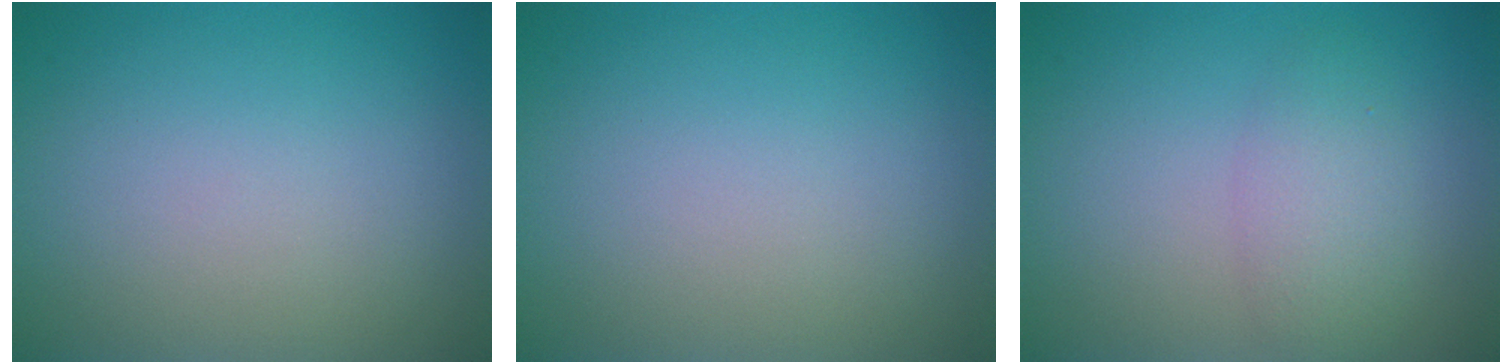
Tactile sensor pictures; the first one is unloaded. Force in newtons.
{"total": 0.0}
{"total": 2.8, "press": 2.8, "slide": 0.2}